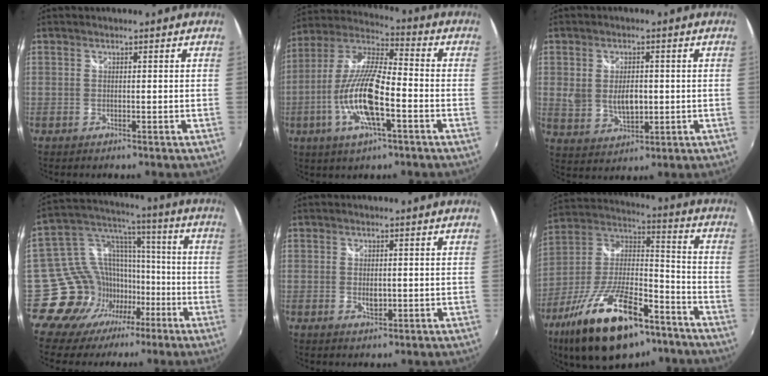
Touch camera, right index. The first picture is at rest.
{"total": 15.5, "force": [-5.0, 4.2, 14.1], "torque": [-0.286, -0.009, -0.097]}
{"total": 6.8, "force": [0.2, 4.2, 5.4], "torque": [-0.098, -0.007, 0.013]}
{"total": 16.7, "force": [-9.2, 13.4, 4.0], "torque": [-0.103, 0.060, -0.147]}
{"total": 2.3, "force": [-0.2, 1.5, 1.7], "torque": [-0.027, -0.004, -0.001]}
{"total": 25.3, "force": [-15.4, 10.4, 17.2], "torque": [-0.323, -0.014, -0.251]}